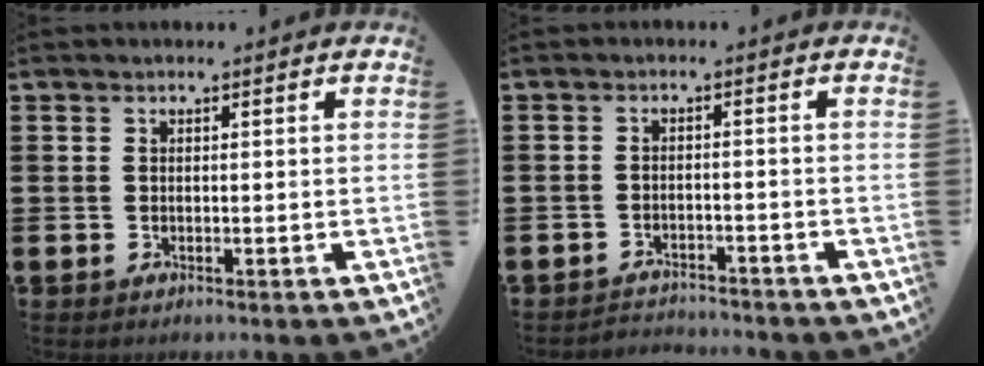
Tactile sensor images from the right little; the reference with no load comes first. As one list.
[{"total": 2.0, "force": [-2.0, 0.0, -0.3], "torque": [-0.001, 0.003, -0.045]}]